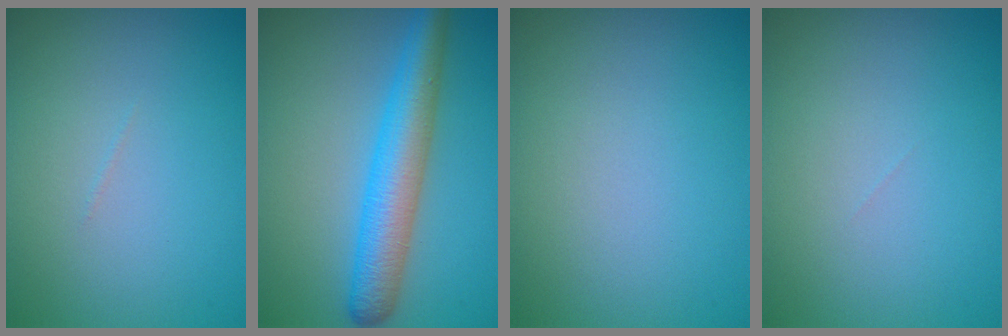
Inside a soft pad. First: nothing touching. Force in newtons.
{"total": 5.8, "press": 5.8, "slide": 0.1}
{"total": 0.0}
{"total": 0.0}